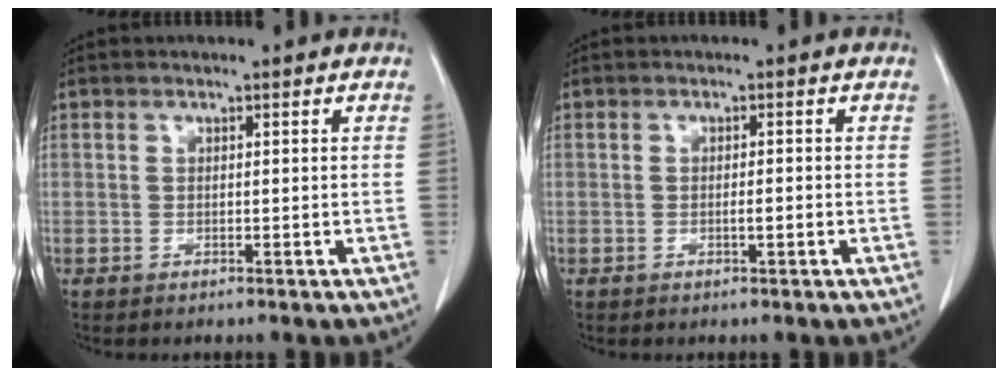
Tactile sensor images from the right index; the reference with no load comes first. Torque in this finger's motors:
{"motor_torque": [0.36, -0.35, 0.09, 0.05]}